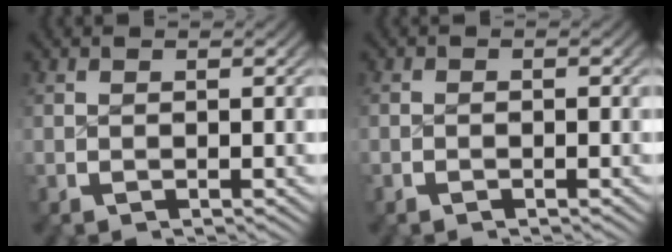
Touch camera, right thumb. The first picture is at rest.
{"total": 0.7, "force": [-0.5, 0.3, 0.2], "torque": [0.000, 0.000, -0.013]}